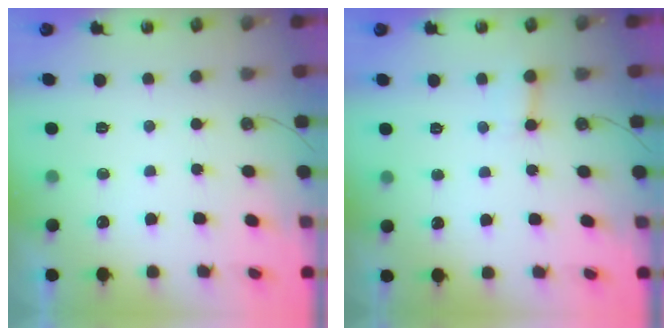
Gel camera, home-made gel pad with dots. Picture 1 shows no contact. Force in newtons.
{"total": 2.8, "press": 2.8, "slide": 0.5}